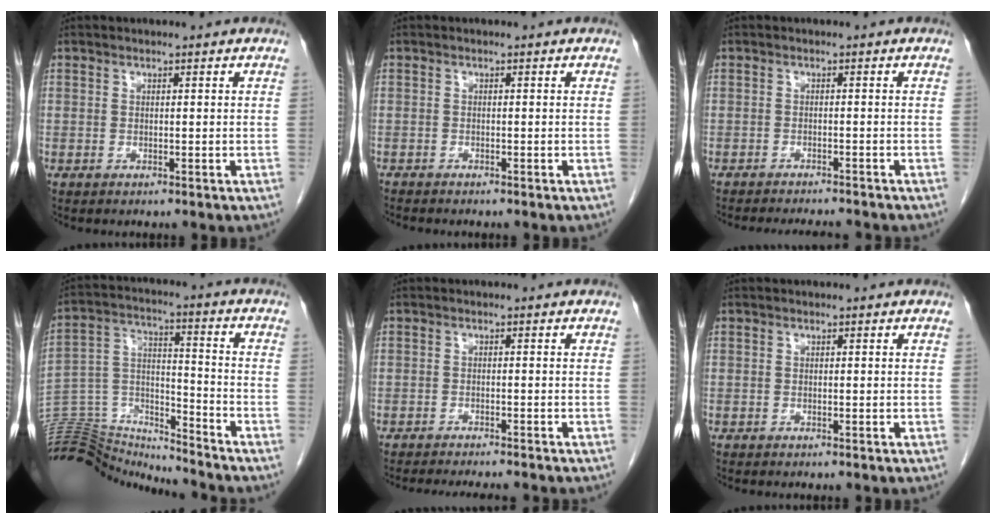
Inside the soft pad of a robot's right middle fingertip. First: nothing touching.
{"total": 1.2, "force": [-1.2, 0.2, 0.2], "torque": [-0.004, -0.003, -0.019]}
{"total": 7.9, "force": [-7.4, 1.1, 2.5], "torque": [-0.033, -0.006, -0.096]}
{"total": 15.3, "force": [-15.2, 1.5, 0.7], "torque": [-0.011, 0.055, -0.264]}
{"total": 8.8, "force": [-7.9, 0.9, 3.6], "torque": [-0.043, -0.016, -0.107]}
{"total": 0.0}